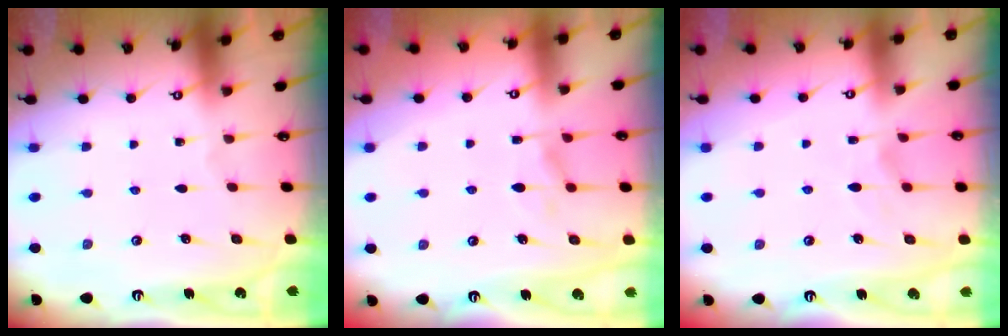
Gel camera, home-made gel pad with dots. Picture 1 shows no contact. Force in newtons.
{"total": 1.3, "press": 0.1, "slide": 1.3}
{"total": 2.0, "press": 1.6, "slide": 1.1}